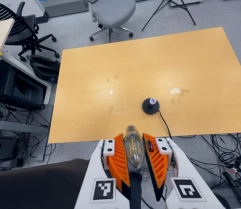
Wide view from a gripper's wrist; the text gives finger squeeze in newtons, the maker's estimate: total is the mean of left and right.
{"total": 14.2, "left": 16.0, "right": 12.5}